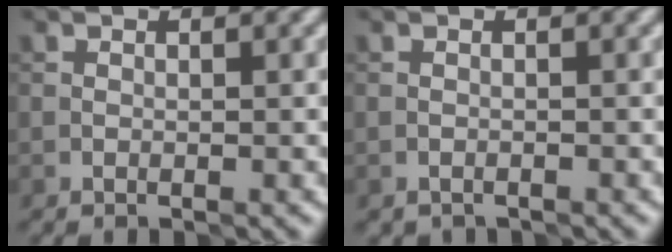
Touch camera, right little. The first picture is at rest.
{"total": 0.8, "force": [-0.8, 0.2, 0.0], "torque": [0.000, -0.001, -0.014]}